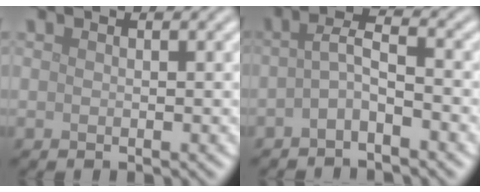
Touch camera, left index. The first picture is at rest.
{"total": 2.4, "force": [-1.1, 0.6, 2.1], "torque": [-0.042, 0.011, -0.029]}